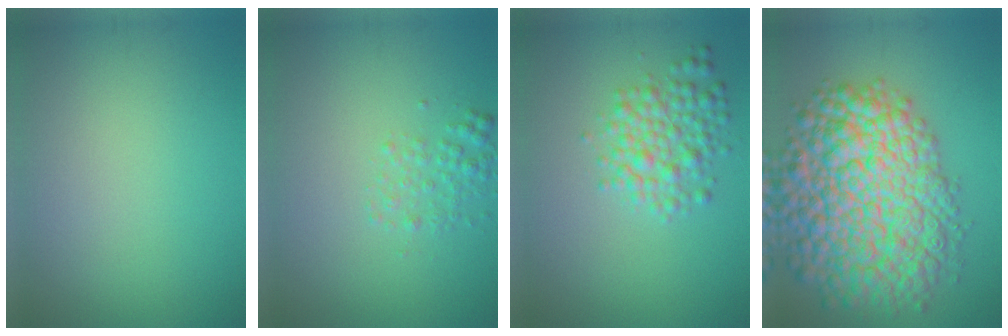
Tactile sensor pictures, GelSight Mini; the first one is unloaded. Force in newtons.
{"total": 1.7, "press": 1.7, "slide": 0.1}
{"total": 3.7, "press": 3.6, "slide": 0.1}
{"total": 12.8, "press": 12.8, "slide": 0.5}